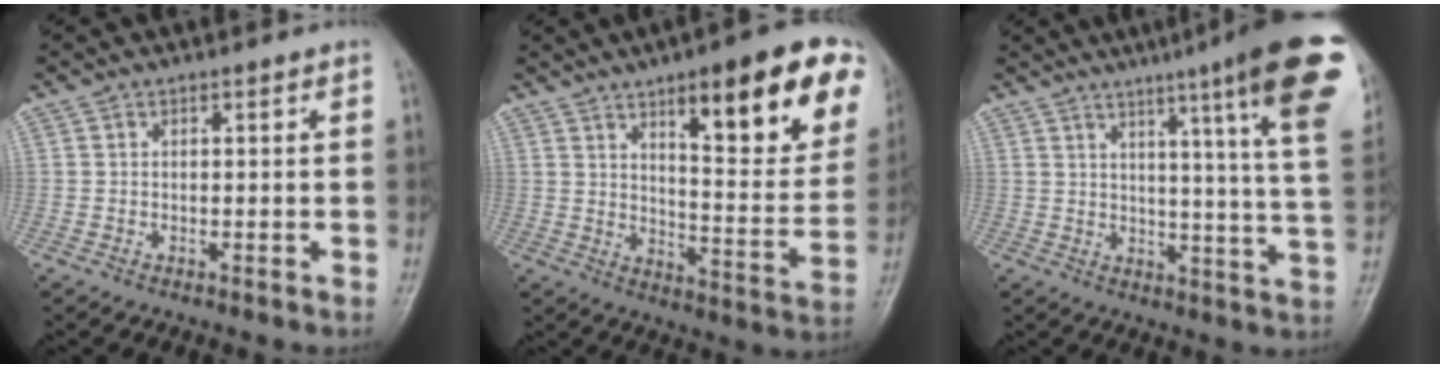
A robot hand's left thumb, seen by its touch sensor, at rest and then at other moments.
{"total": 22.6, "force": [11.4, 6.3, 18.5], "torque": [-0.208, -0.041, 0.161]}
{"total": 21.7, "force": [12.2, 1.2, 18.0], "torque": [-0.215, -0.051, 0.140]}